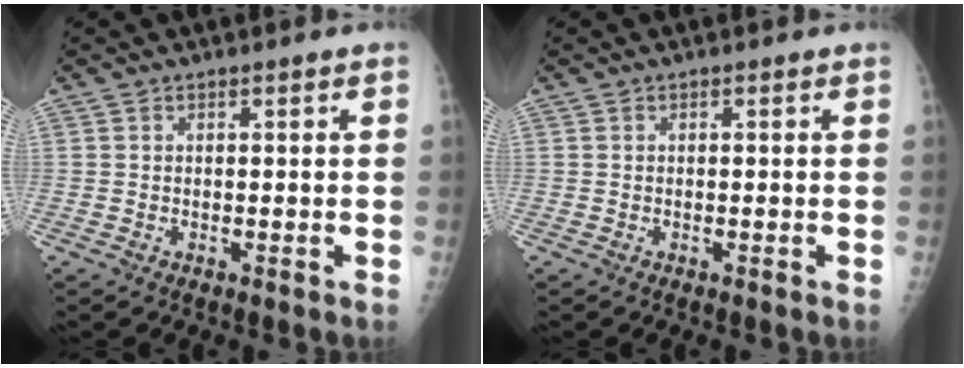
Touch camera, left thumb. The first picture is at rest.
{"total": 0.0}